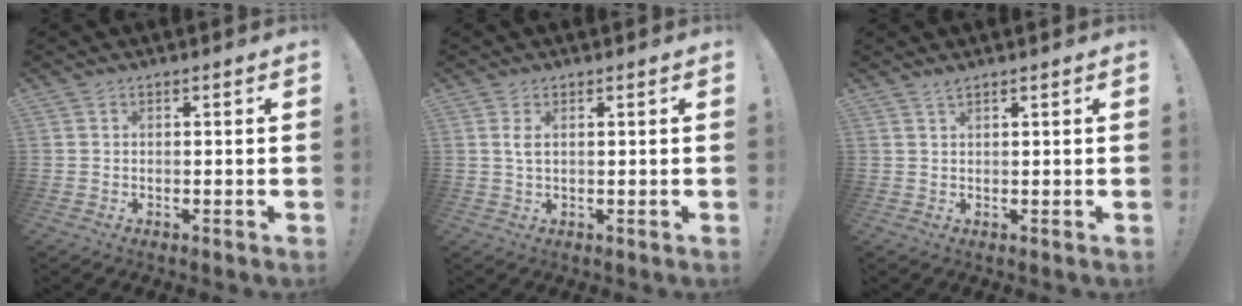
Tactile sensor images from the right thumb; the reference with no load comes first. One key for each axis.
{"total": 2.3, "fx": 0.7, "fy": 0.7, "fz": 2.1, "tx": -0.044, "ty": 0.002, "tz": 0.011}
{"total": 1.1, "fx": 1.0, "fy": 0.0, "fz": 0.5, "tx": -0.011, "ty": -0.002, "tz": 0.018}